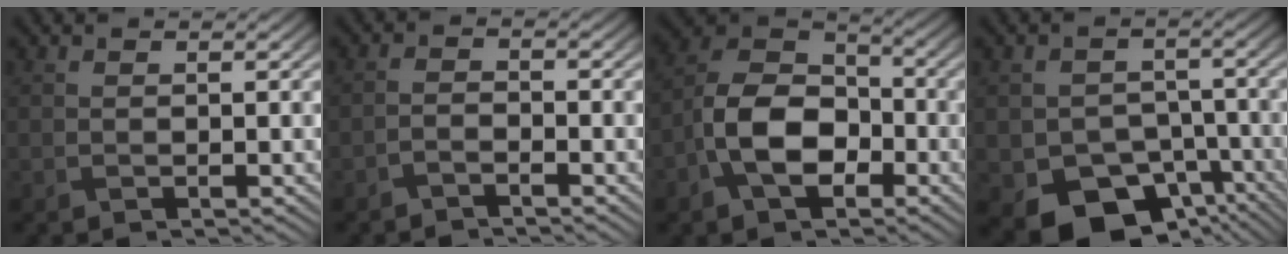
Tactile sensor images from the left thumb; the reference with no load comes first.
{"total": 1.6, "force": [-1.5, 0.3, 0.6], "torque": [-0.014, 0.003, -0.035]}
{"total": 9.9, "force": [-3.5, 6.4, 6.7], "torque": [-0.138, 0.006, -0.080]}
{"total": 10.1, "force": [-5.3, 7.0, 5.1], "torque": [-0.092, -0.030, -0.084]}